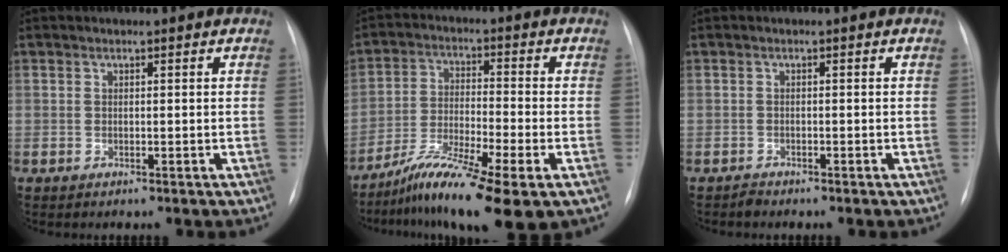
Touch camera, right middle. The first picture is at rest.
{"total": 12.5, "force": [-7.9, 1.0, 9.6], "torque": [-0.180, -0.024, -0.137]}
{"total": 0.8, "force": [-0.8, 0.2, -0.1], "torque": [0.000, -0.002, -0.016]}